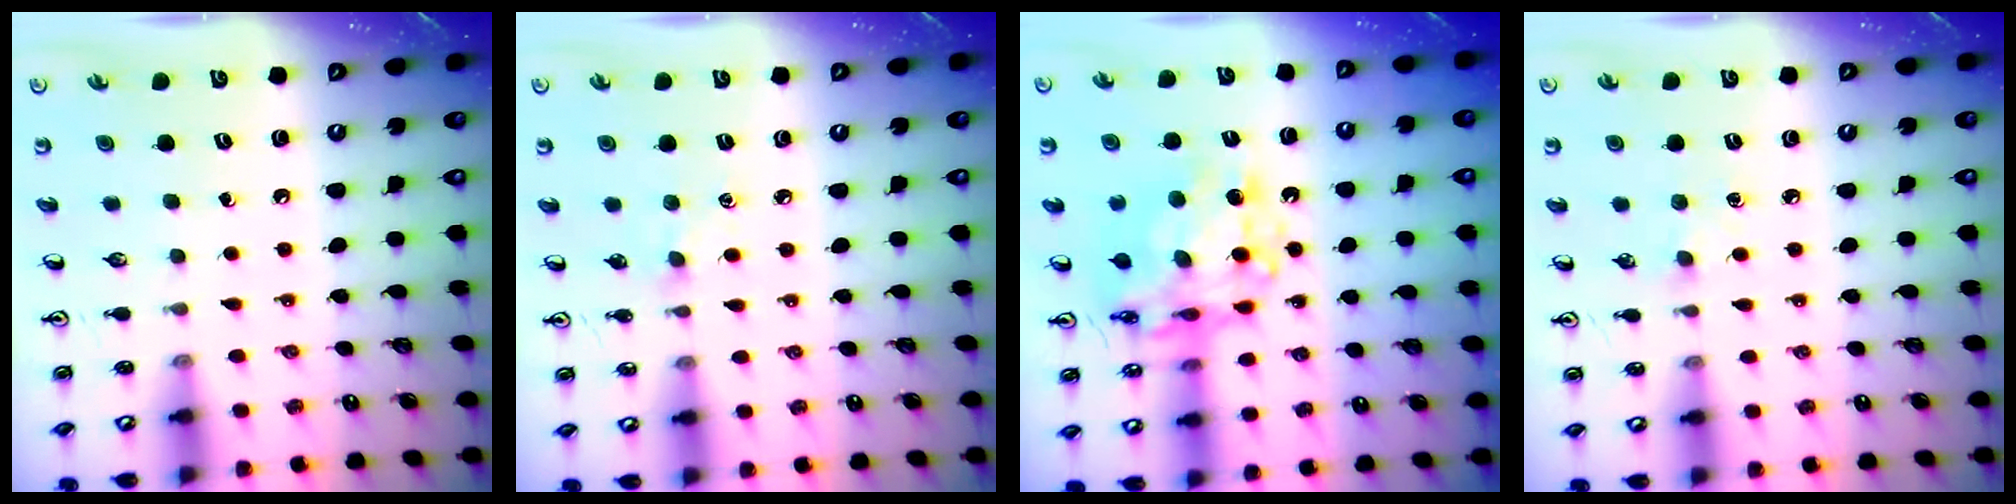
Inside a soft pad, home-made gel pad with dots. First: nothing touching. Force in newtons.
{"total": 3.6, "press": 3.6, "slide": 0.5}
{"total": 13.1, "press": 13.0, "slide": 1.2}
{"total": 2.8, "press": 2.8, "slide": 0.4}